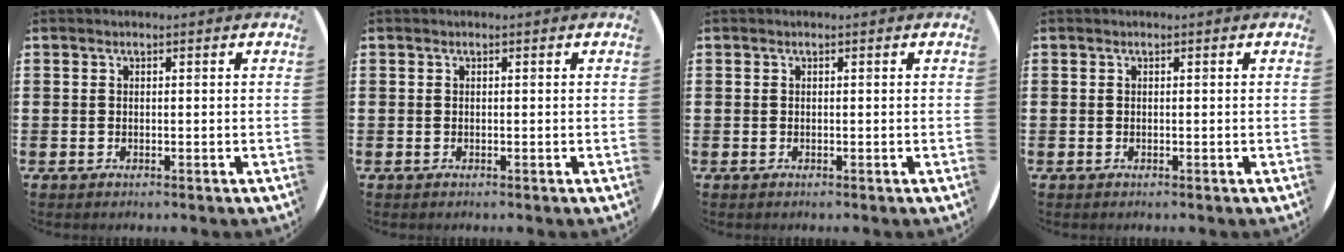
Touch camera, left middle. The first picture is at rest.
{"total": 0.0}
{"total": 0.0}
{"total": 0.0}